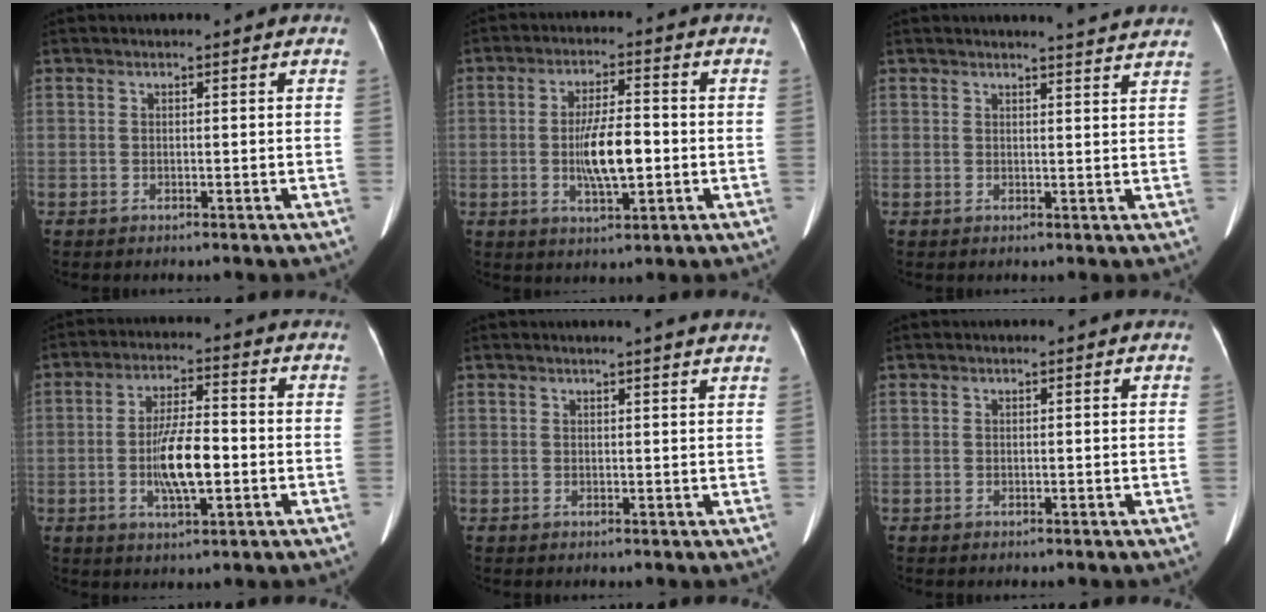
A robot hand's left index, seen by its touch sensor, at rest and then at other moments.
{"total": 7.9, "force": [-1.1, 2.0, 7.5], "torque": [-0.144, 0.001, -0.019]}
{"total": 4.9, "force": [4.8, -0.3, 1.2], "torque": [-0.021, -0.004, 0.042]}
{"total": 8.6, "force": [-1.7, 2.2, 8.1], "torque": [-0.156, 0.003, -0.030]}
{"total": 4.3, "force": [3.9, -0.4, 1.8], "torque": [-0.025, 0.005, 0.033]}
{"total": 0.0}